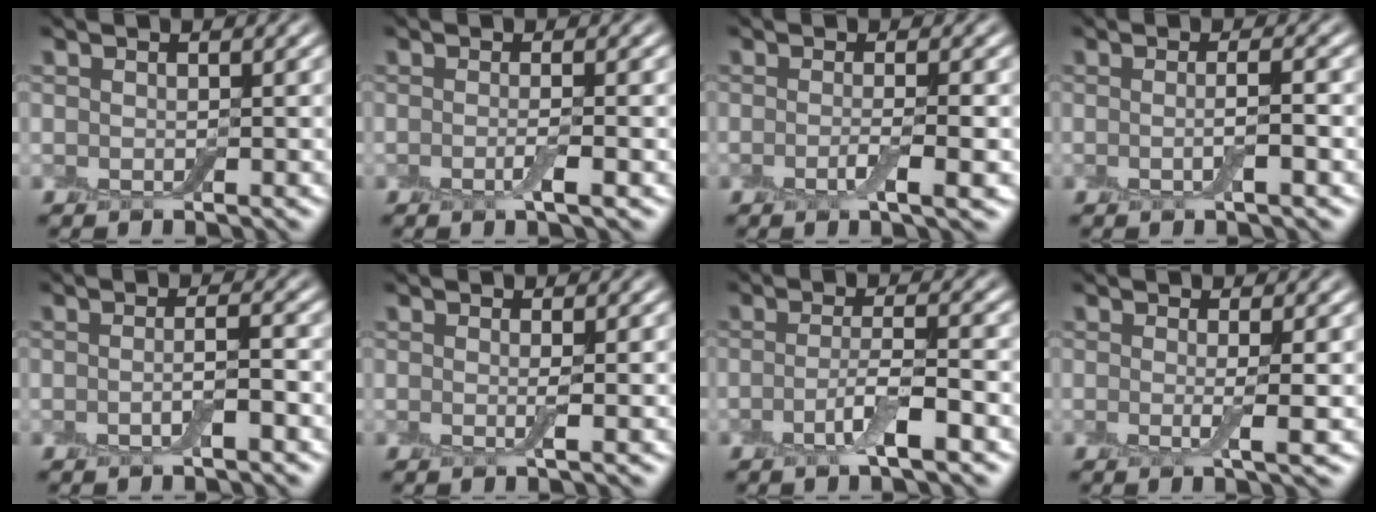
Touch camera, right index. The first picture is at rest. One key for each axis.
{"total": 1.7, "fx": -0.4, "fy": 0.3, "fz": 1.6, "tx": -0.029, "ty": -0.006, "tz": -0.012}
{"total": 2.4, "fx": -0.6, "fy": 0.4, "fz": 2.3, "tx": -0.041, "ty": -0.004, "tz": -0.015}
{"total": 2.2, "fx": -0.3, "fy": 0.4, "fz": 2.2, "tx": -0.040, "ty": -0.005, "tz": -0.011}
{"total": 2.0, "fx": -0.6, "fy": 0.4, "fz": 1.9, "tx": -0.035, "ty": 0.001, "tz": -0.016}
{"total": 1.0, "fx": 0.0, "fy": 0.1, "fz": 1.0, "tx": -0.019, "ty": -0.004, "tz": -0.004}
{"total": 3.6, "fx": -1.4, "fy": 0.7, "fz": 3.2, "tx": -0.061, "ty": 0.004, "tz": -0.033}
{"total": 2.4, "fx": -0.1, "fy": 0.4, "fz": 2.3, "tx": -0.040, "ty": -0.009, "tz": -0.008}